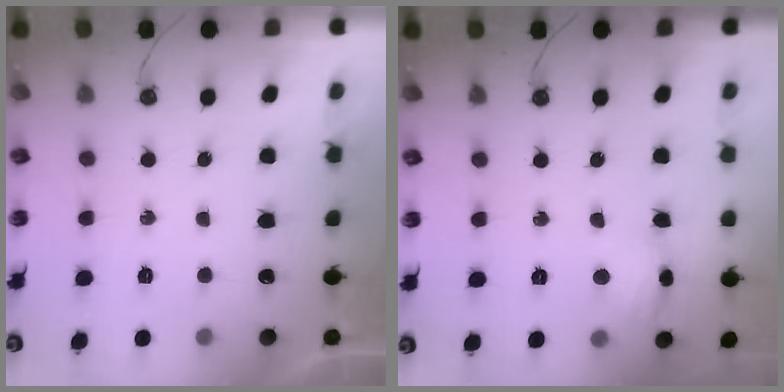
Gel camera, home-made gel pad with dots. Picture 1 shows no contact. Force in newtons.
{"total": 7.8, "press": 7.7, "slide": 1.2}